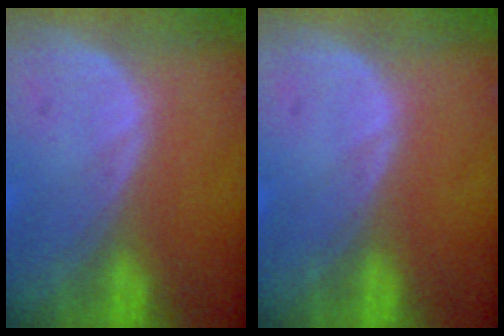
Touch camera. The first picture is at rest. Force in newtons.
{"total": 0.0}